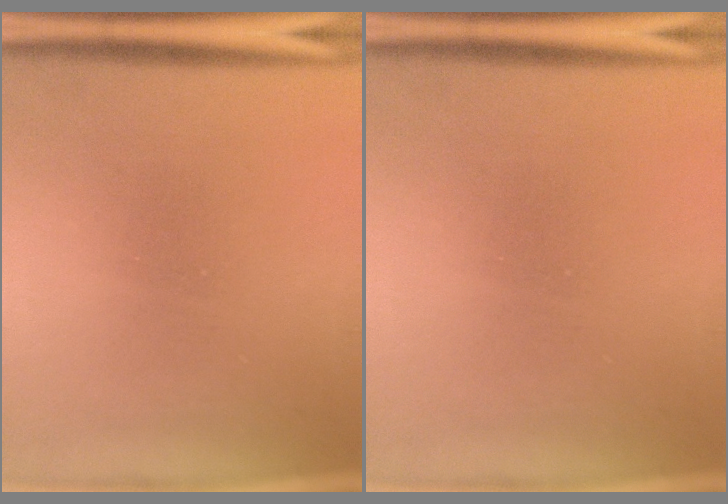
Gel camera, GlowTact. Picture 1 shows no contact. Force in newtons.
{"total": 0.0}